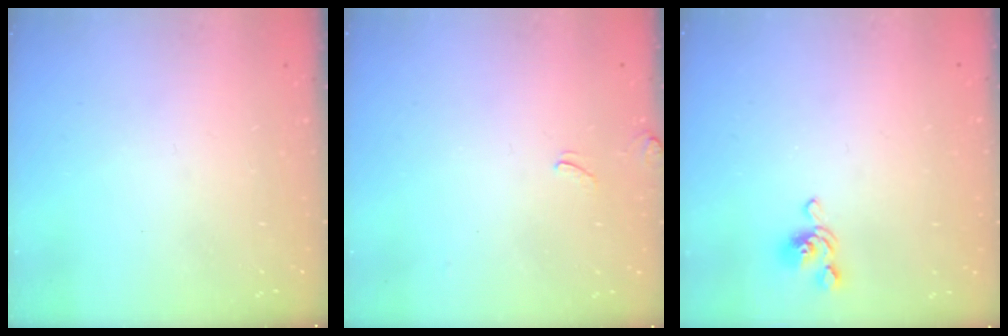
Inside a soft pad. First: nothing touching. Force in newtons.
{"total": 3.2, "press": 3.2, "slide": 0.5}
{"total": 2.6, "press": 2.5, "slide": 0.7}